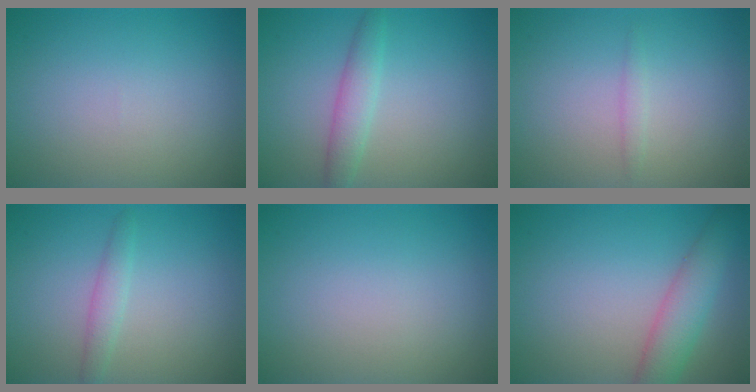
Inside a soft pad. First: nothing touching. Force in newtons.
{"total": 2.3, "press": 2.3, "slide": 0.1}
{"total": 0.8, "press": 0.8, "slide": 0.0}
{"total": 1.5, "press": 1.5, "slide": 0.0}
{"total": 0.0}
{"total": 4.0, "press": 4.0, "slide": 0.1}